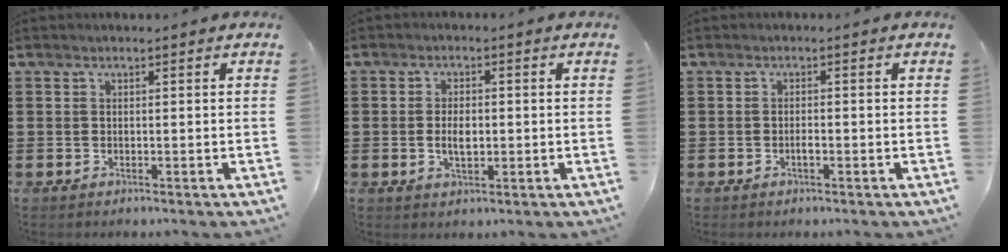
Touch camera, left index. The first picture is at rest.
{"total": 3.4, "force": [-0.2, 1.7, 2.9], "torque": [-0.049, 0.000, -0.006]}
{"total": 1.1, "force": [-0.5, 0.3, 1.0], "torque": [-0.021, -0.004, -0.007]}